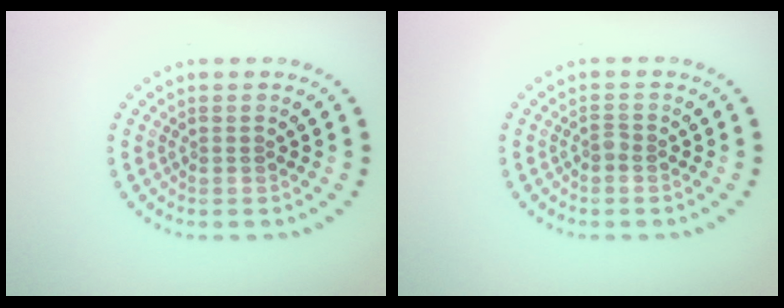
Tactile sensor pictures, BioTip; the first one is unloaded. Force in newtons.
{"total": 0.7, "press": 0.6, "slide": 0.4}